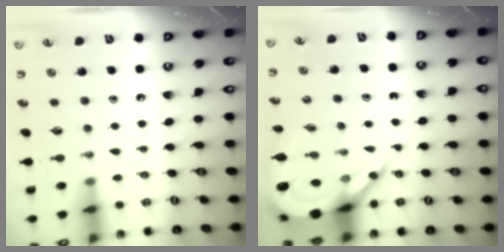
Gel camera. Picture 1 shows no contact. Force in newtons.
{"total": 8.7, "press": 8.6, "slide": 1.0}